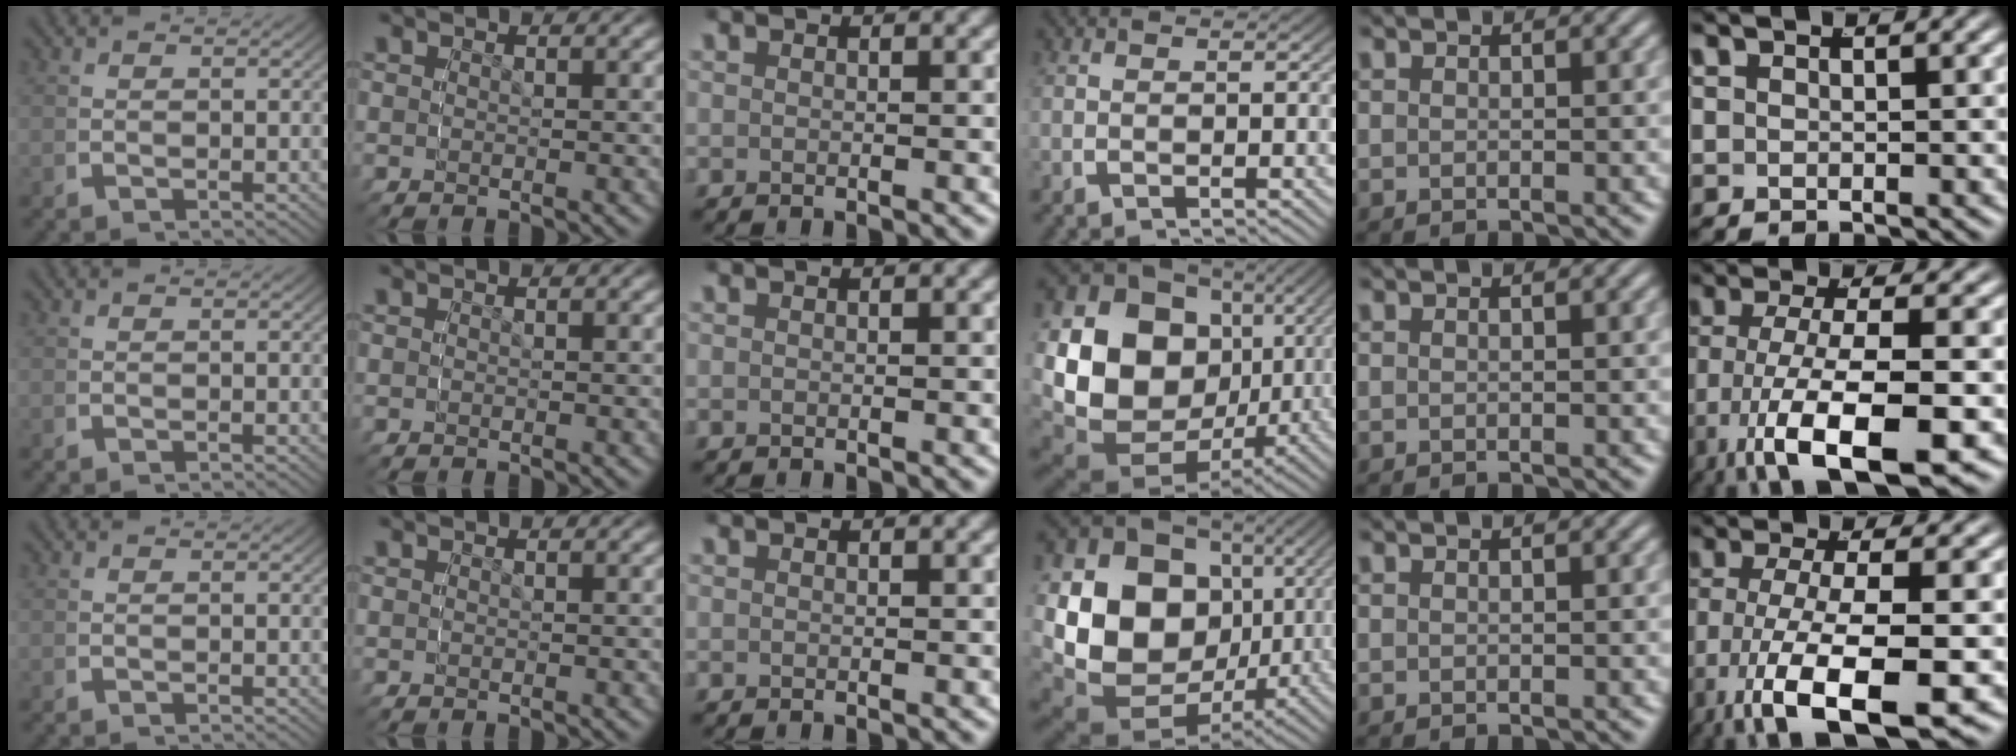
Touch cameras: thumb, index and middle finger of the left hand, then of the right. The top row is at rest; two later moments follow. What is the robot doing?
{"motion": "grasp_and_lifting", "object": "cloth"}